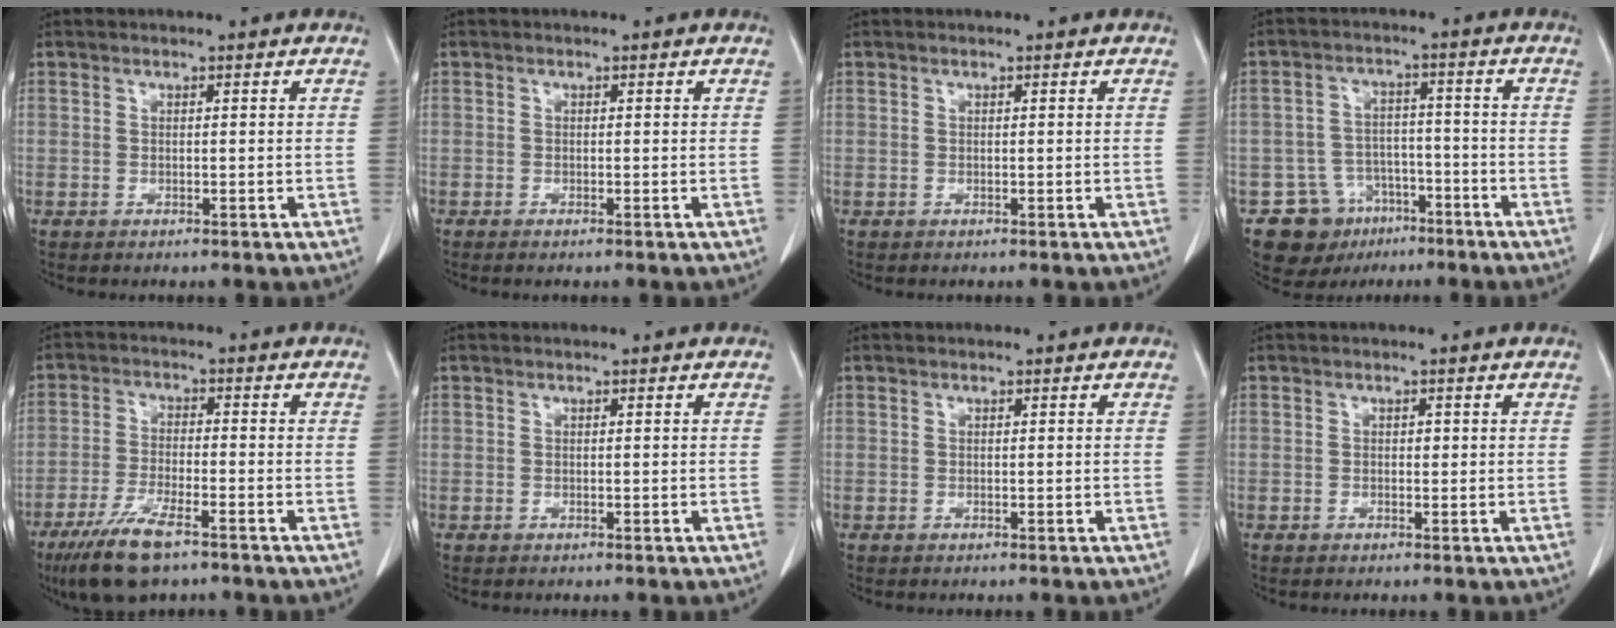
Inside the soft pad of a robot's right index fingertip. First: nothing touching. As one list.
[{"total": 0.6, "force": [-0.5, 0.0, 0.4], "torque": [-0.009, -0.001, -0.009]}, {"total": 0.0}, {"total": 11.4, "force": [-6.5, 8.5, 3.7], "torque": [-0.059, 0.039, -0.094]}, {"total": 9.2, "force": [-6.1, 2.0, 6.6], "torque": [-0.130, -0.019, -0.108]}, {"total": 0.0}, {"total": 0.0}, {"total": 0.6, "force": [0.1, 0.4, 0.4], "torque": [-0.005, 0.001, 0.001]}]